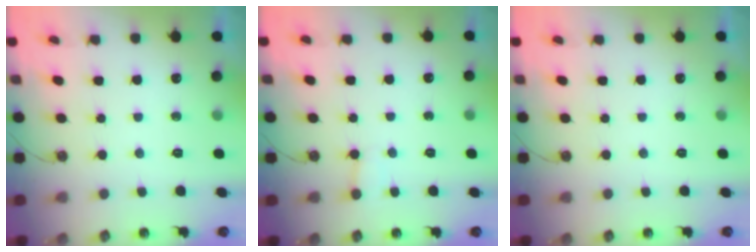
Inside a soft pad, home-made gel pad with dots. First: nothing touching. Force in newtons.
{"total": 3.8, "press": 3.8, "slide": 0.3}
{"total": 0.0}